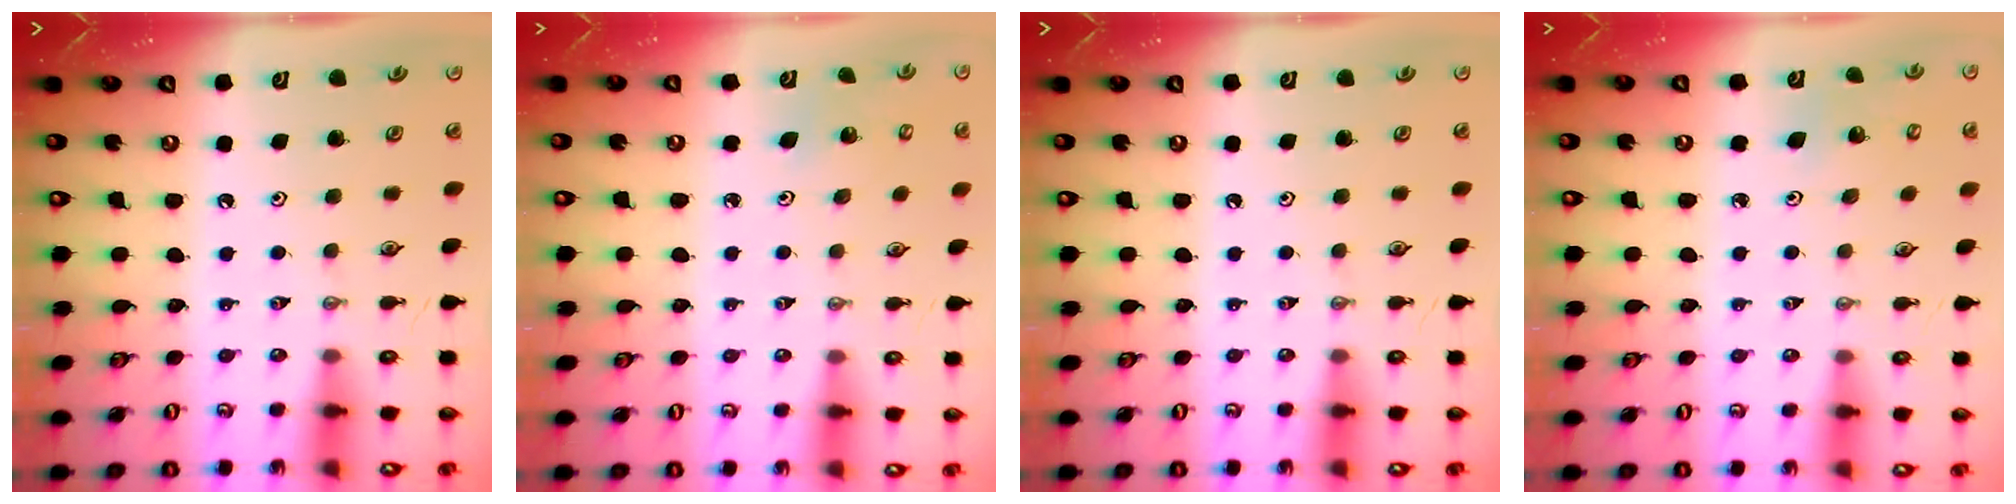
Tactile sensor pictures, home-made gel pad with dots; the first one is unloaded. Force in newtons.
{"total": 3.2, "press": 3.2, "slide": 0.2}
{"total": 0.0}
{"total": 4.0, "press": 3.9, "slide": 0.9}